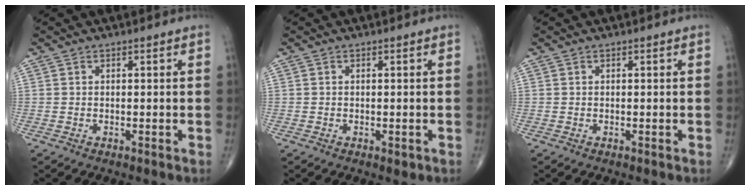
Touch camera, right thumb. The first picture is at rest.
{"total": 0.9, "force": [-0.3, 0.5, 0.7], "torque": [-0.005, -0.002, -0.003]}
{"total": 0.0}